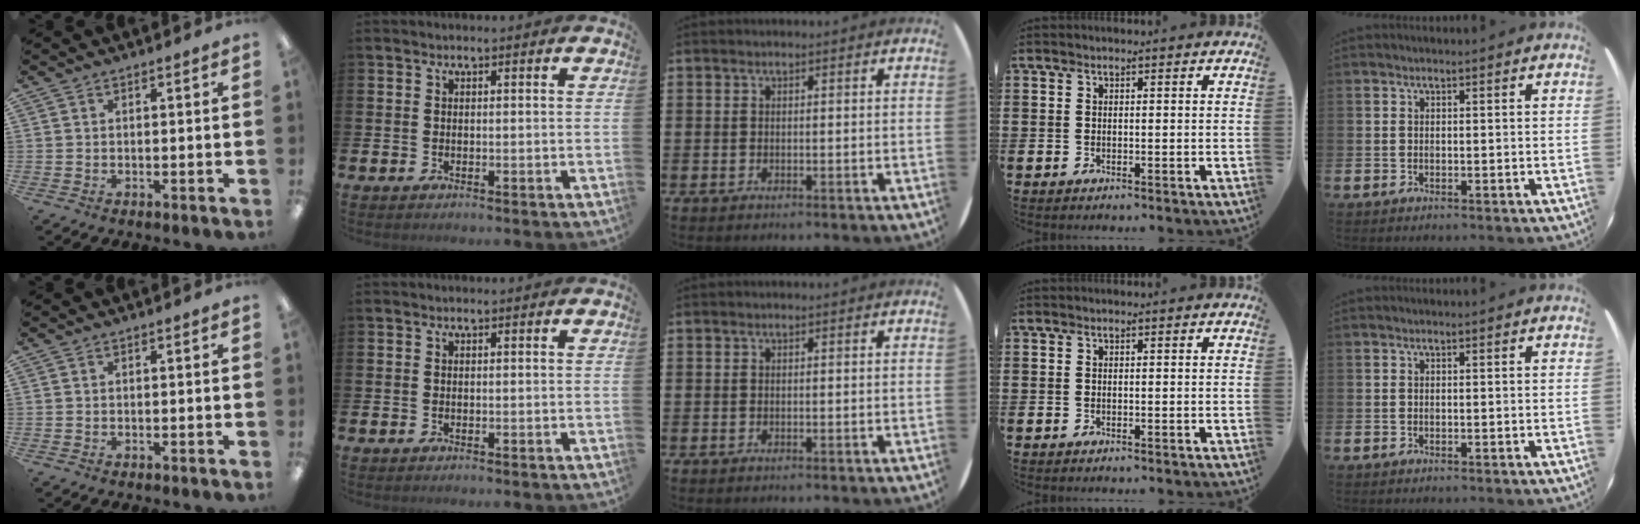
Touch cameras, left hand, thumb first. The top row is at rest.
{}